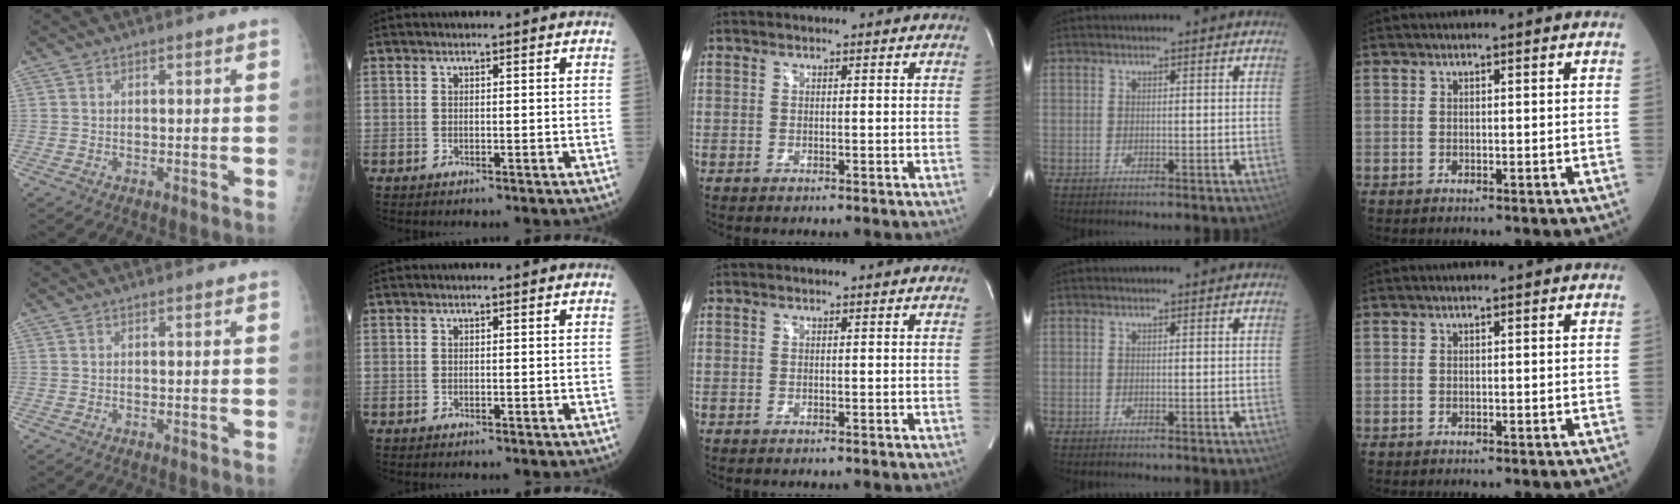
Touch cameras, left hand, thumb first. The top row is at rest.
{}